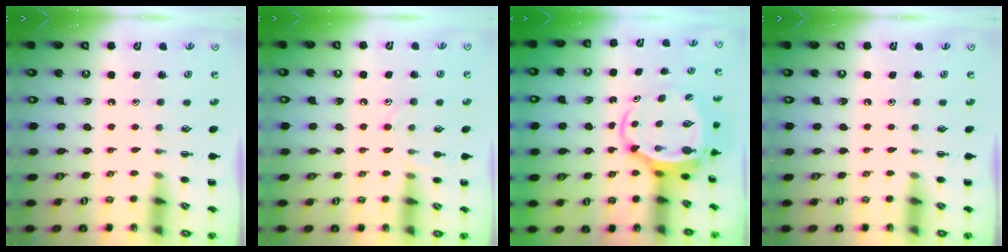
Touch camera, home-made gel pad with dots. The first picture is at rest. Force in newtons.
{"total": 8.8, "press": 8.5, "slide": 2.3}
{"total": 6.7, "press": 6.5, "slide": 1.6}
{"total": 0.0}